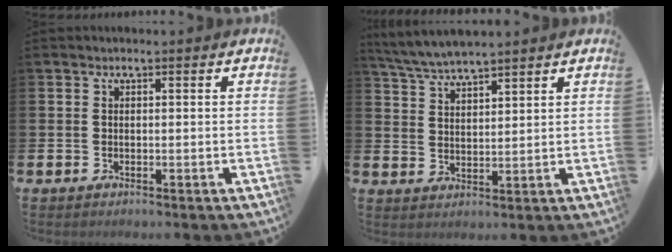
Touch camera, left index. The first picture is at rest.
{"total": 4.8, "force": [4.7, 0.2, 1.0], "torque": [-0.041, -0.020, 0.086]}